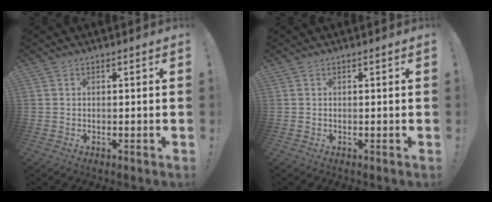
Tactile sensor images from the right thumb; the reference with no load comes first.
{"total": 0.0}